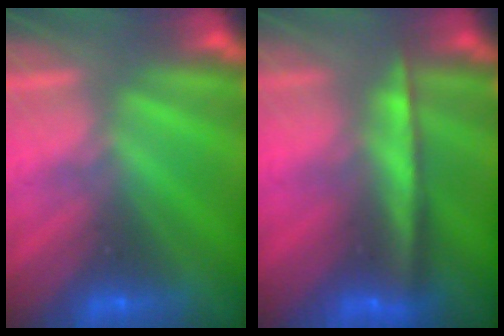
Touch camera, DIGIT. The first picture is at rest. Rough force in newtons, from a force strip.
{"total": 7.8}